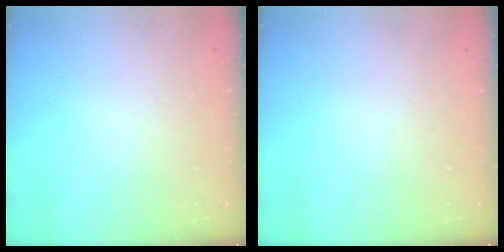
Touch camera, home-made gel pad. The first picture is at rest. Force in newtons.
{"total": 0.0}